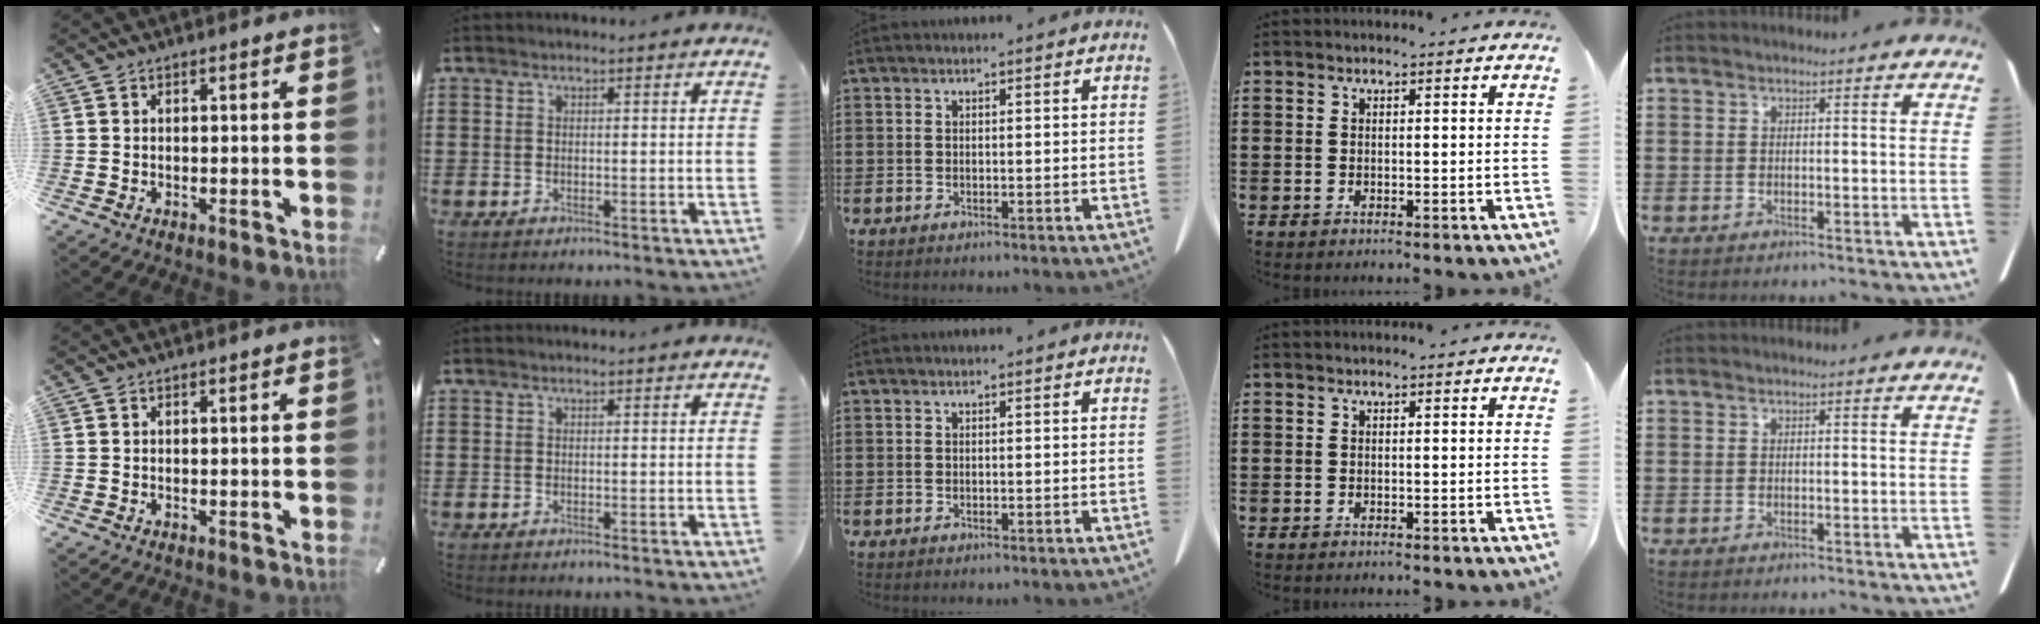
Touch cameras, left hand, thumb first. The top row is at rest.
{}